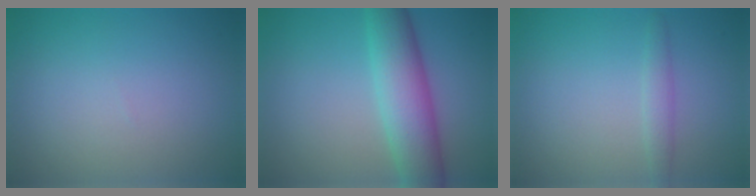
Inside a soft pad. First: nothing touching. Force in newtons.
{"total": 6.8, "press": 6.8, "slide": 0.1}
{"total": 1.4, "press": 1.4, "slide": 0.1}